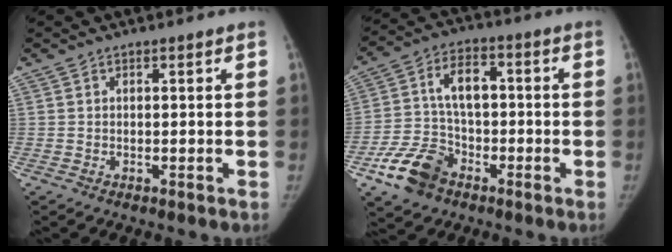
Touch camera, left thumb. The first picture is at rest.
{"total": 13.3, "force": [-6.0, 9.7, 6.9], "torque": [-0.108, 0.040, -0.113]}